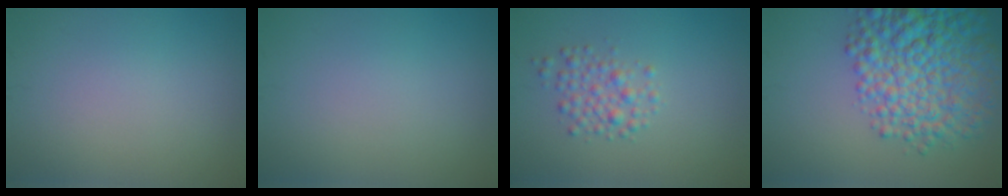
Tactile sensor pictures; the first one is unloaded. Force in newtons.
{"total": 0.0}
{"total": 2.3, "press": 2.3, "slide": 0.1}
{"total": 9.7, "press": 9.7, "slide": 0.3}